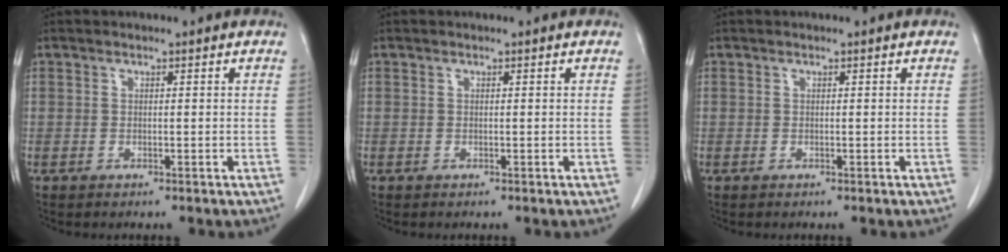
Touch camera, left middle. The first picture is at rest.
{"total": 0.0}
{"total": 0.0}